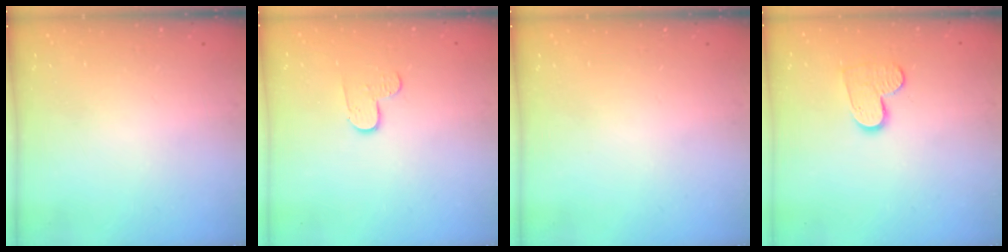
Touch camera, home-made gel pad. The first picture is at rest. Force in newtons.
{"total": 3.3, "press": 3.3, "slide": 0.3}
{"total": 0.0}
{"total": 8.9, "press": 8.9, "slide": 0.7}